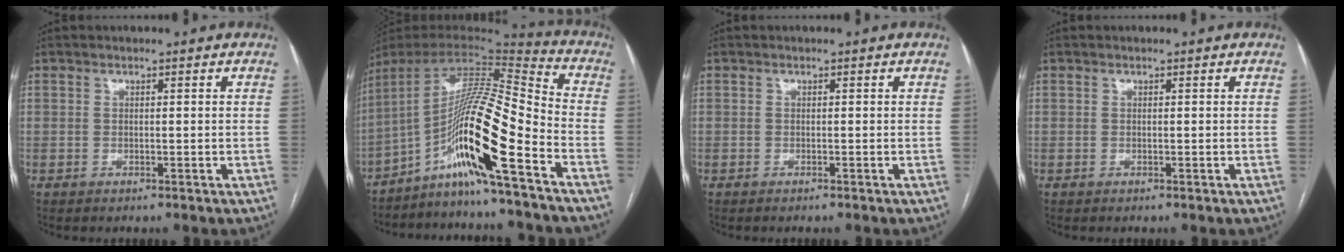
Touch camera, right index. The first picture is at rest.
{"total": 16.7, "force": [-8.5, -0.7, 14.3], "torque": [-0.255, 0.010, -0.152]}
{"total": 0.0}
{"total": 0.0}